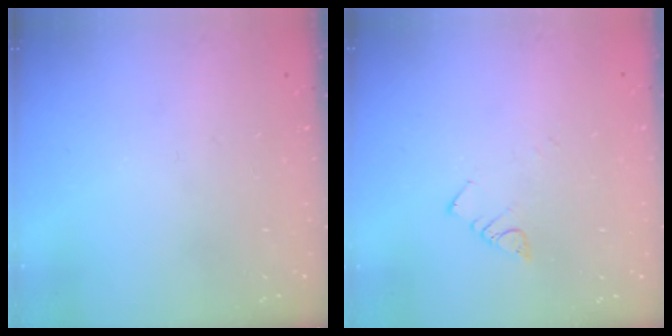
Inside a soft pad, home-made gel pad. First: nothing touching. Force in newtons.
{"total": 3.9, "press": 3.8, "slide": 0.5}